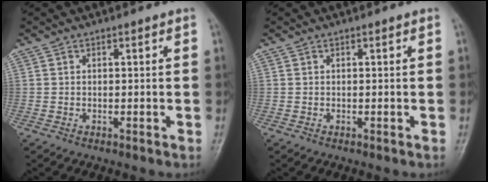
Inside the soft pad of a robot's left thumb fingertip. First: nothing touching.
{"total": 0.0}